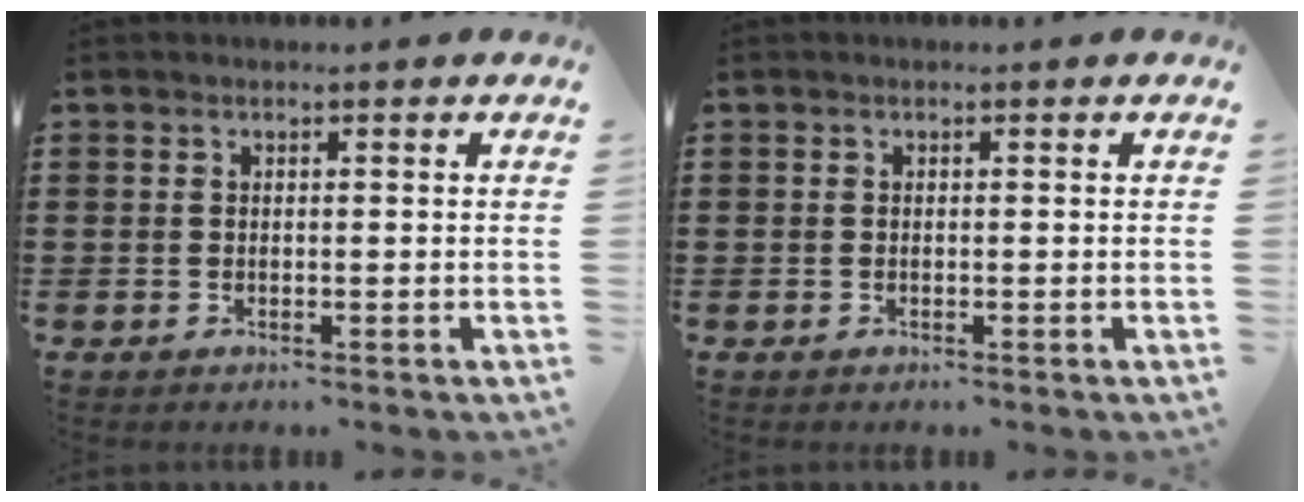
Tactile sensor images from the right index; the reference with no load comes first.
{"total": 0.0}